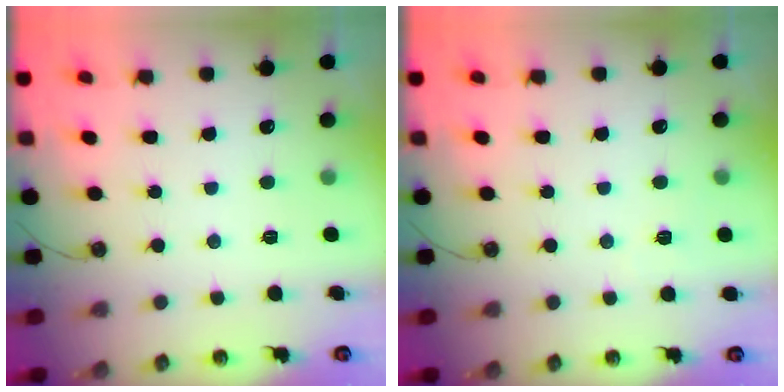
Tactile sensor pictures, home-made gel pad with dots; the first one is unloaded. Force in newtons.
{"total": 3.1, "press": 2.1, "slide": 2.2}